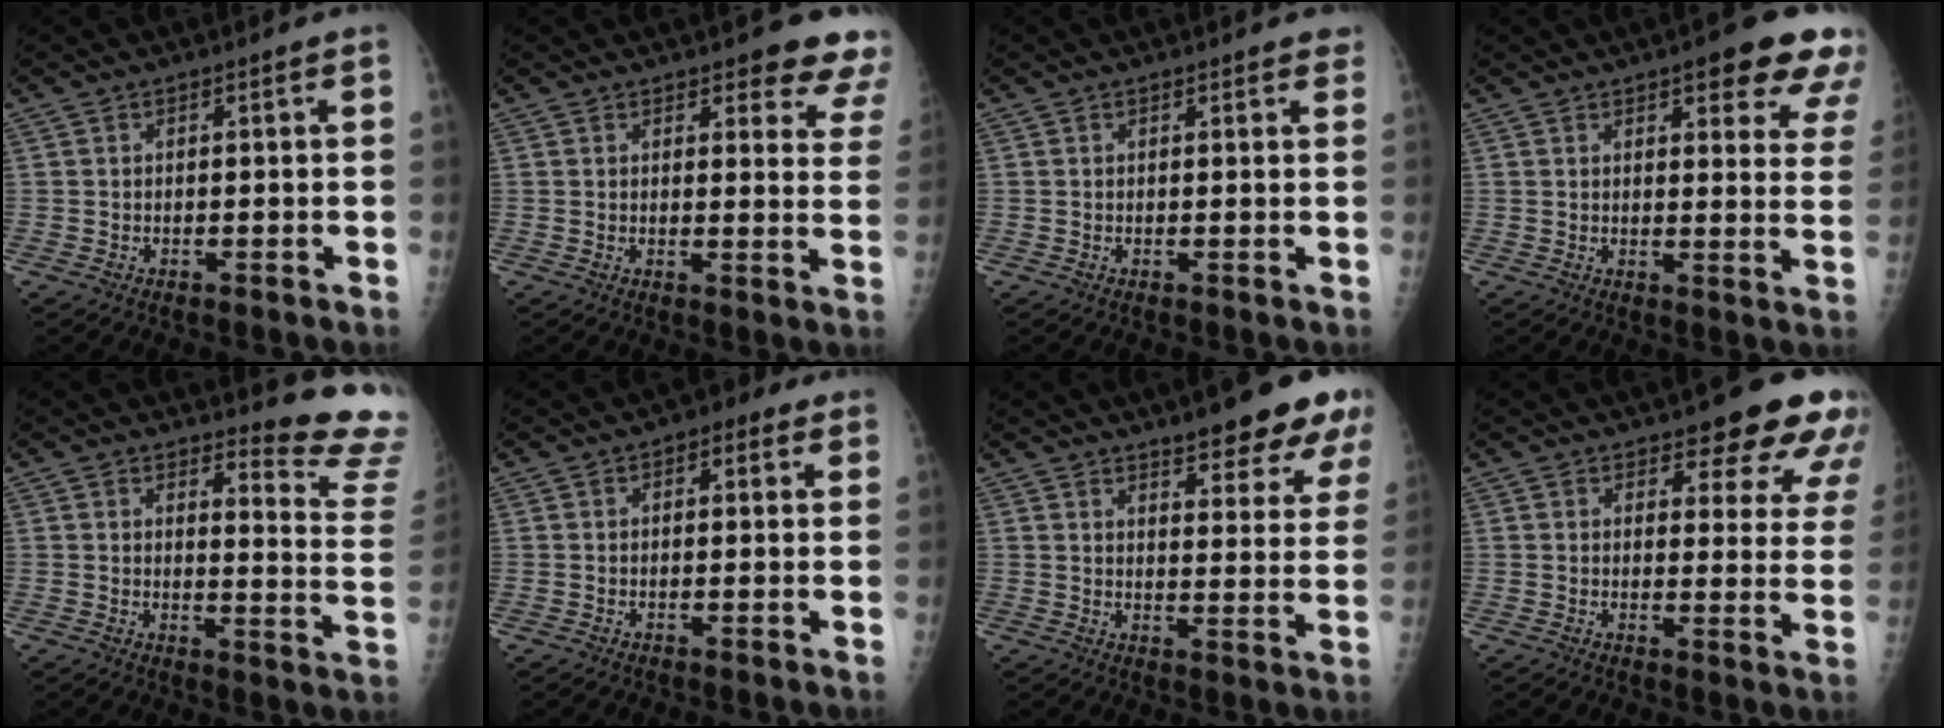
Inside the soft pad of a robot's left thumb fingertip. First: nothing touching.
{"total": 9.9, "force": [8.4, 3.0, 4.4], "torque": [-0.006, -0.043, 0.072]}
{"total": 1.8, "force": [1.4, 0.7, 0.9], "torque": [0.005, 0.001, 0.011]}
{"total": 14.4, "force": [9.1, 4.3, 10.2], "torque": [-0.087, -0.037, 0.098]}
{"total": 12.5, "force": [12.3, 0.9, 2.2], "torque": [0.002, -0.167, 0.117]}
{"total": 4.1, "force": [1.7, 2.3, 2.9], "torque": [-0.015, 0.003, 0.013]}
{"total": 14.9, "force": [10.8, 3.7, 9.5], "torque": [-0.088, -0.060, 0.134]}
{"total": 13.2, "force": [9.9, 4.8, 7.3], "torque": [-0.037, -0.056, 0.101]}